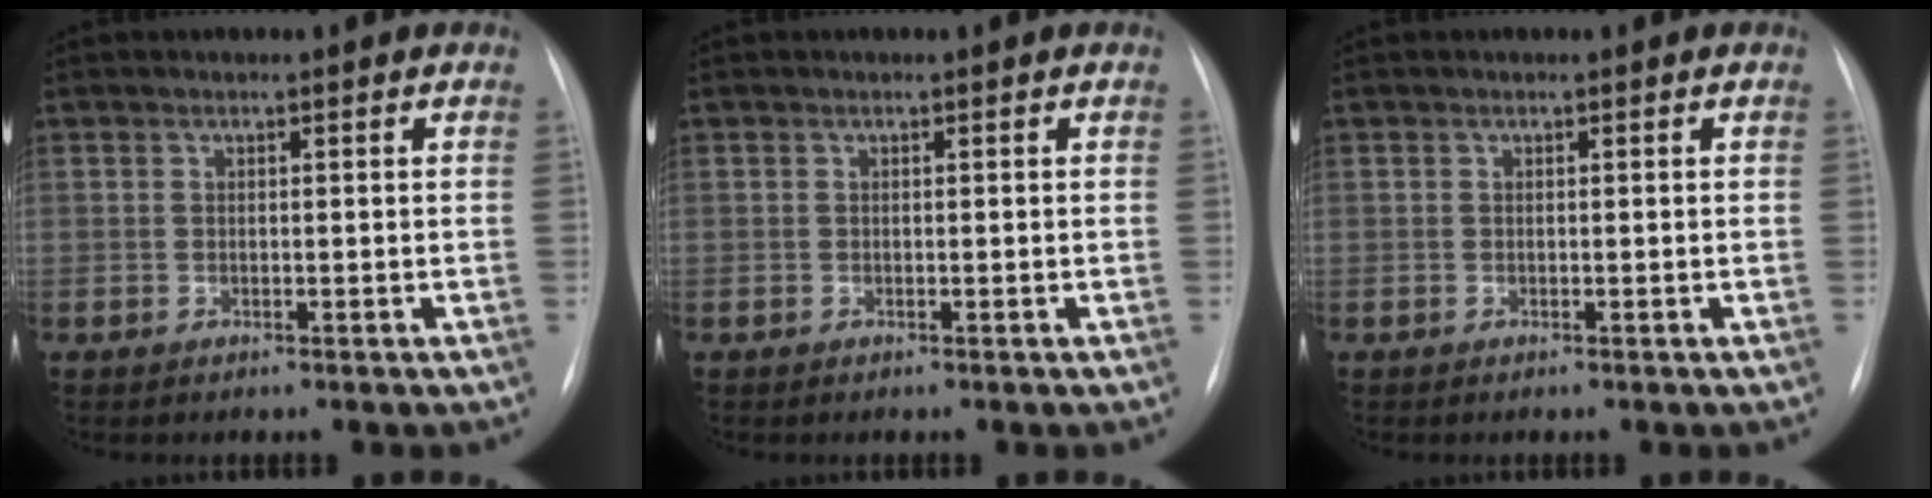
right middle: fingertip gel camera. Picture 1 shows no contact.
{"total": 0.0}
{"total": 0.0}